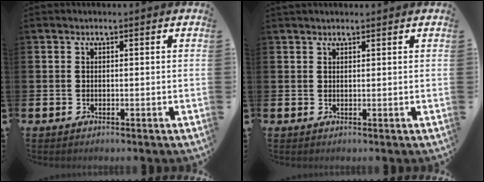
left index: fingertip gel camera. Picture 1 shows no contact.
{"total": 1.0, "force": [1.0, 0.2, 0.2], "torque": [0.009, -0.004, 0.015]}